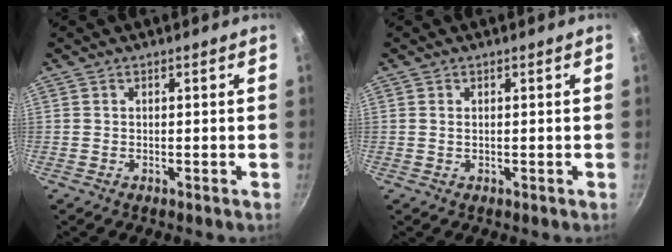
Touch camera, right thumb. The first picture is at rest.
{"total": 0.6, "force": [0.2, 0.3, 0.5], "torque": [-0.011, 0.000, 0.003]}